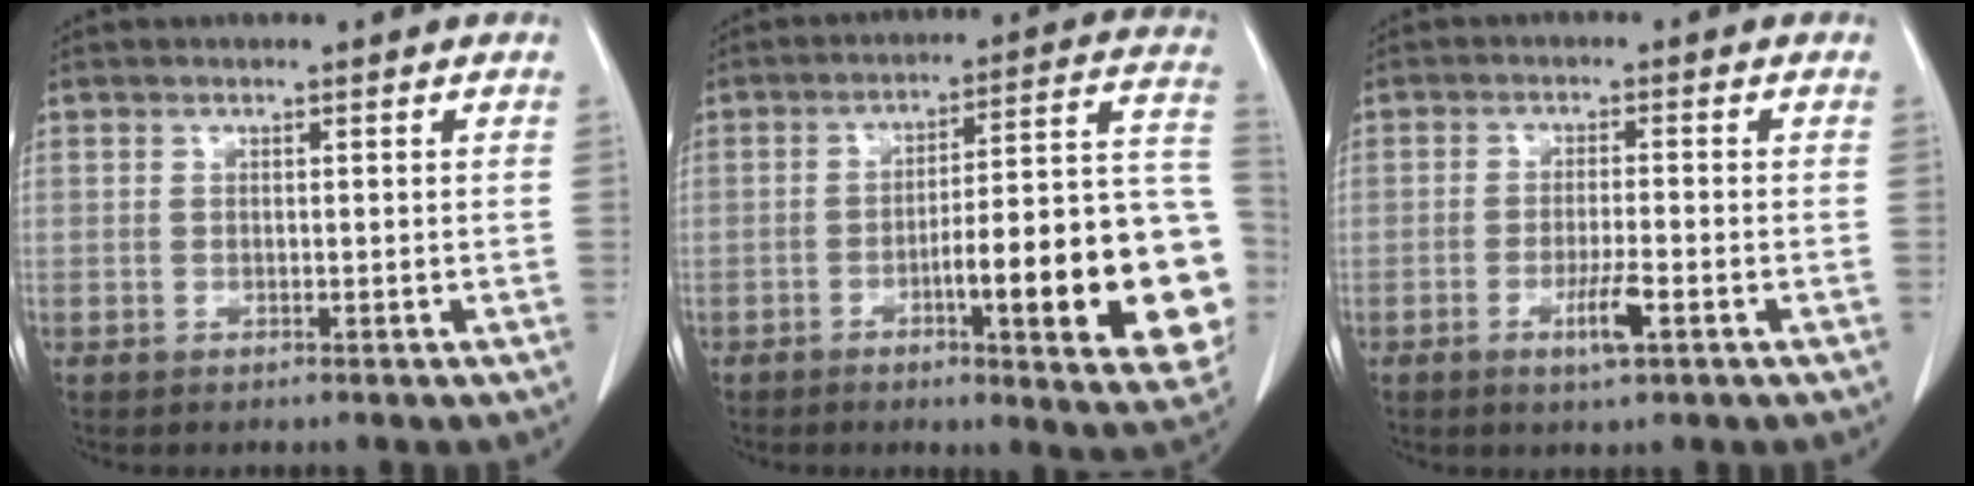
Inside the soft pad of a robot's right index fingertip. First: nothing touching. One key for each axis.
{"total": 21.3, "fx": -5.6, "fy": 3.4, "fz": 20.3, "tx": -0.180, "ty": 0.027, "tz": -0.064}
{"total": 4.5, "fx": -2.0, "fy": 0.3, "fz": 4.0, "tx": -0.075, "ty": -0.006, "tz": -0.035}